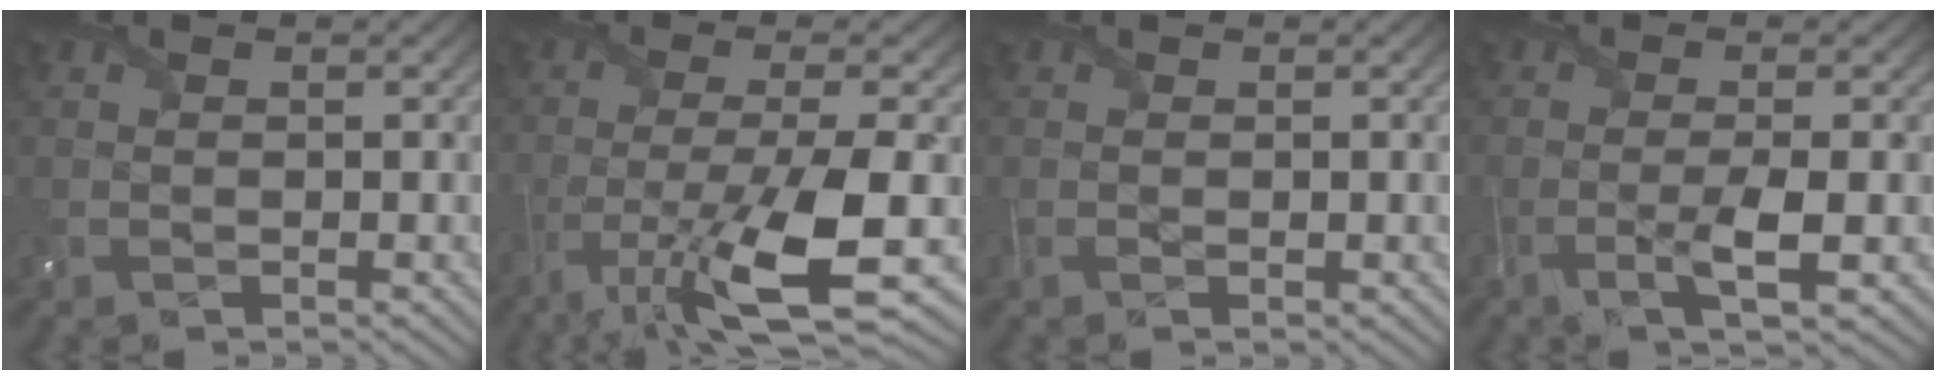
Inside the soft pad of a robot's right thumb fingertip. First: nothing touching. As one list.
[{"total": 11.7, "force": [-5.2, 2.3, 10.2], "torque": [-0.179, -0.015, -0.087]}, {"total": 0.9, "force": [-0.1, 0.5, 0.8], "torque": [-0.020, -0.004, -0.003]}, {"total": 3.8, "force": [-1.2, 0.4, 3.6], "torque": [-0.067, 0.003, -0.026]}]